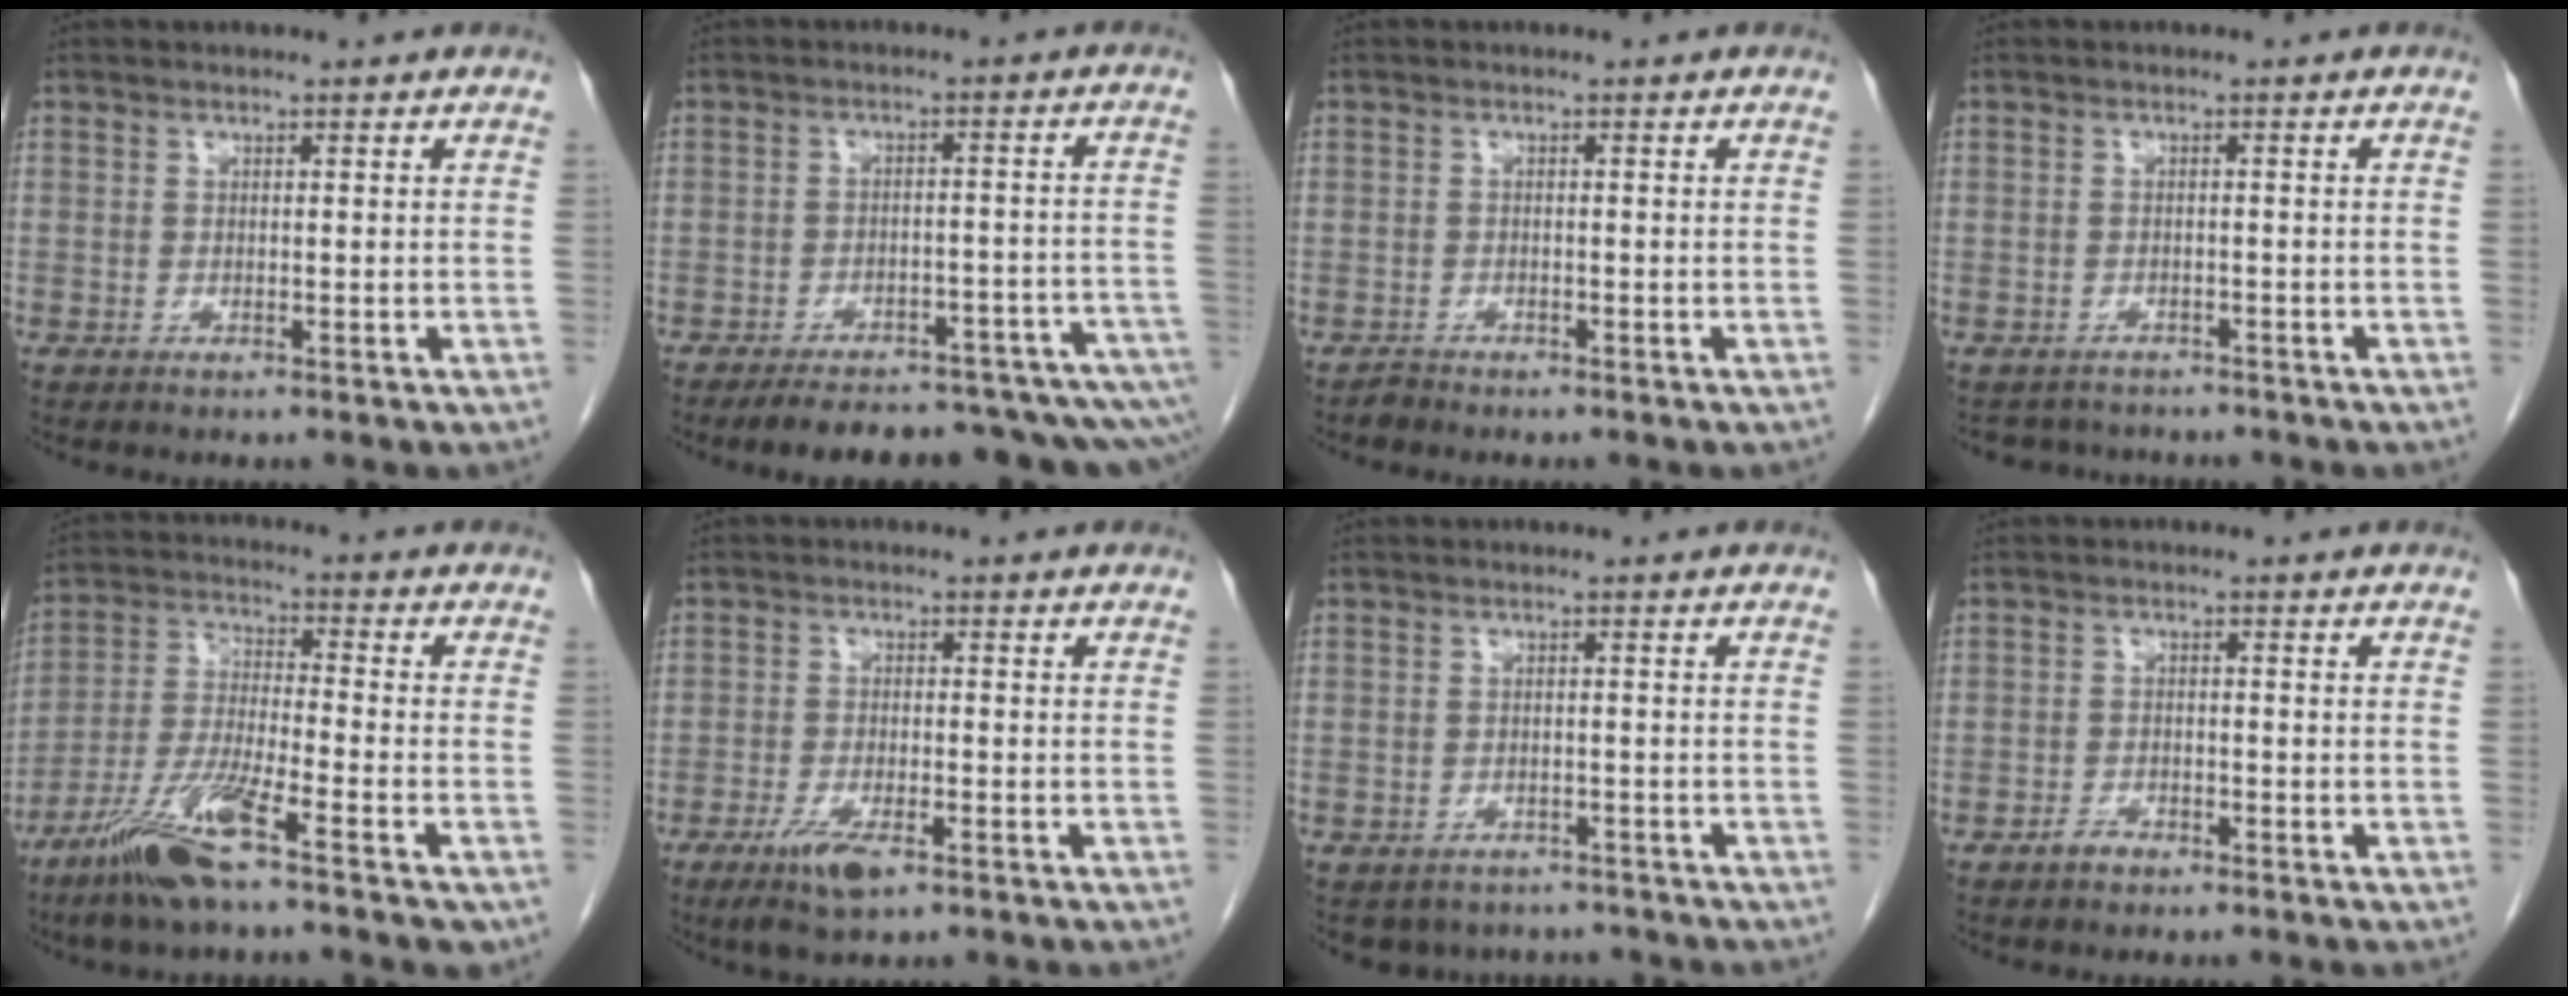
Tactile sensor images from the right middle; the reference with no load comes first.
{"total": 19.7, "force": [-17.1, 3.7, 9.1], "torque": [-0.083, 0.013, -0.207]}
{"total": 0.9, "force": [-0.9, 0.3, -0.1], "torque": [-0.001, 0.000, -0.019]}
{"total": 4.1, "force": [-3.8, 1.4, 0.1], "torque": [-0.003, 0.000, -0.053]}
{"total": 12.0, "force": [-7.6, 1.0, 9.3], "torque": [-0.189, -0.024, -0.145]}
{"total": 5.1, "force": [-3.1, 1.2, 3.9], "torque": [-0.081, -0.009, -0.052]}
{"total": 5.8, "force": [-5.1, 2.7, 0.4], "torque": [0.003, 0.009, -0.060]}
{"total": 1.6, "force": [-1.3, 0.7, 0.6], "torque": [-0.013, 0.002, -0.020]}